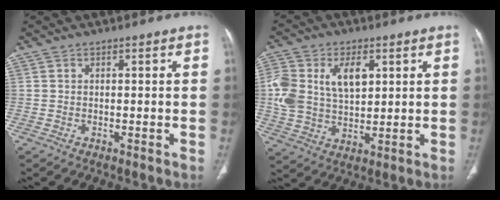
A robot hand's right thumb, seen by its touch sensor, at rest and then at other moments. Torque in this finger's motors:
{"motor_torque": [0.21, 0.24, 0.62, 0.67, 0.12]}